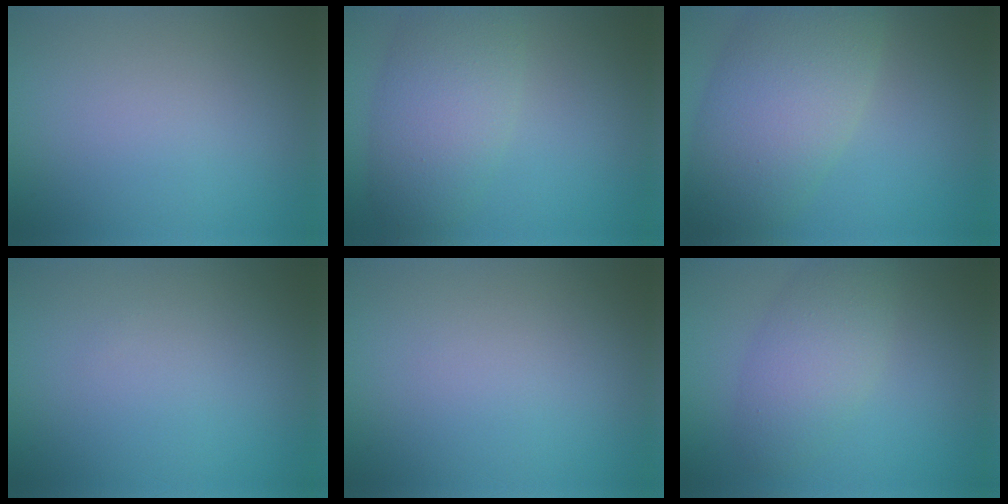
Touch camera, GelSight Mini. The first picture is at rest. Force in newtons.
{"total": 6.1, "press": 6.1, "slide": 0.3}
{"total": 8.6, "press": 8.6, "slide": 0.7}
{"total": 0.0}
{"total": 0.0}
{"total": 4.1, "press": 4.1, "slide": 0.1}